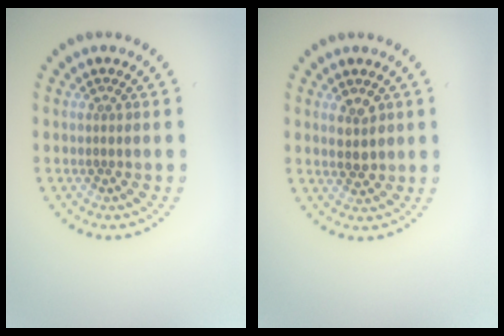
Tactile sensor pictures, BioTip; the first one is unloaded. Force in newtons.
{"total": 2.3, "press": 2.3, "slide": 0.6}